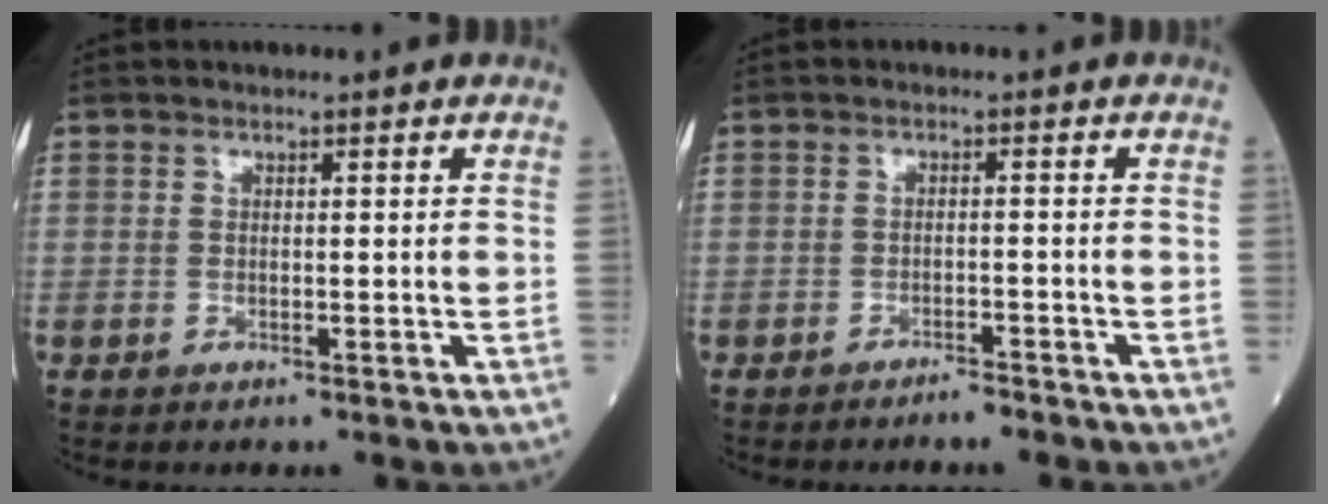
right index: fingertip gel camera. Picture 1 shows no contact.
{"total": 2.2, "force": [-2.0, 0.2, 0.9], "torque": [-0.016, -0.001, -0.028]}